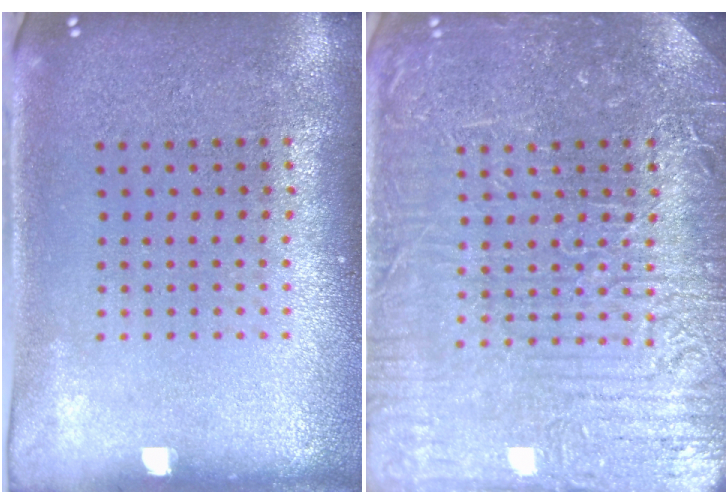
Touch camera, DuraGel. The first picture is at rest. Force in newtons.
{"total": 5.5, "press": 5.5, "slide": 0.7}